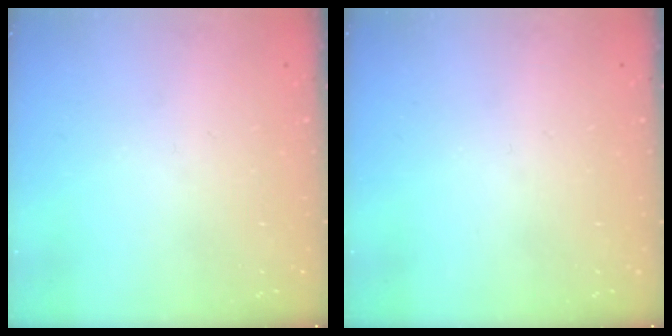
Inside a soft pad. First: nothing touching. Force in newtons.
{"total": 0.0}